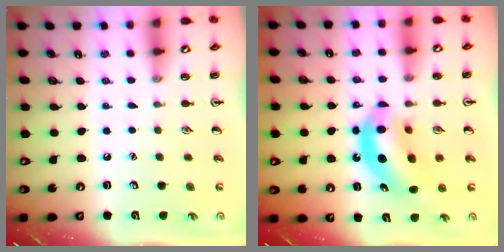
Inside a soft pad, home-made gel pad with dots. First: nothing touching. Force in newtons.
{"total": 11.0, "press": 10.5, "slide": 3.4}